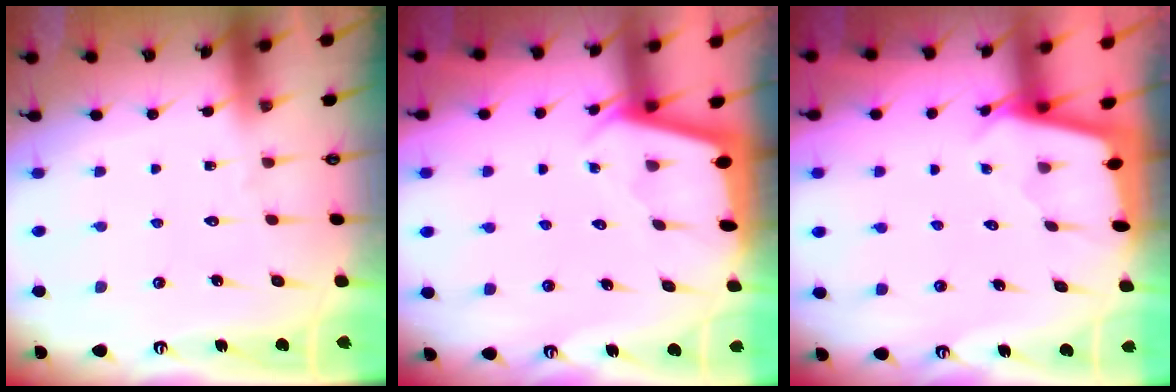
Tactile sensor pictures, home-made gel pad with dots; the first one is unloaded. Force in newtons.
{"total": 2.2, "press": 2.2, "slide": 0.1}
{"total": 1.9, "press": 1.9, "slide": 0.1}